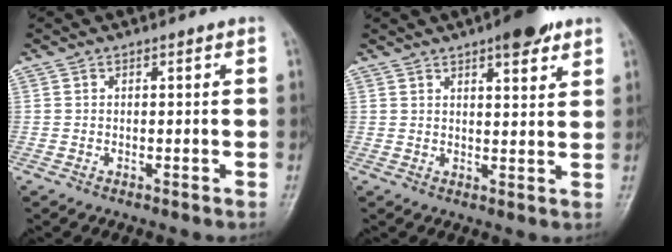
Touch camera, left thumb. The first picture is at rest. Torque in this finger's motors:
{"motor_torque": [0.86, 0.54, 0.82, -0.48, 0.07]}